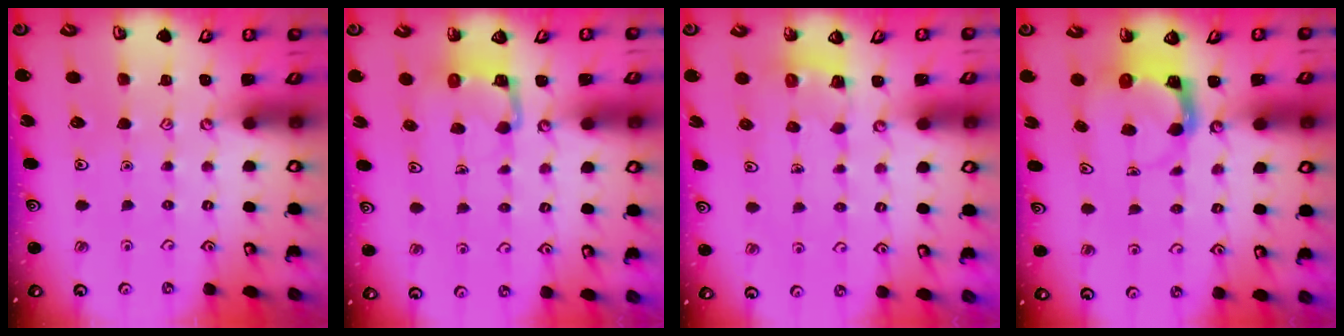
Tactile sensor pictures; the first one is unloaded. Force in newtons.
{"total": 4.2, "press": 4.2, "slide": 0.3}
{"total": 2.6, "press": 2.6, "slide": 0.3}
{"total": 3.9, "press": 3.9, "slide": 0.4}